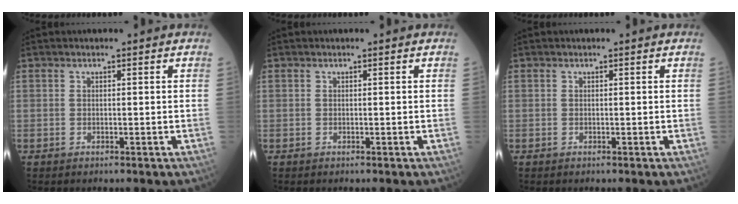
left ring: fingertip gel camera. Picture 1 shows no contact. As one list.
[{"total": 0.0}, {"total": 0.0}]